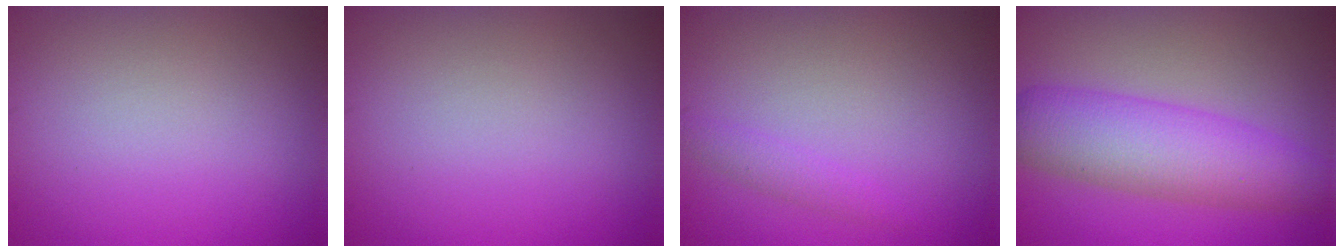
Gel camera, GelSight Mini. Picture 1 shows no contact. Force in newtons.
{"total": 0.0}
{"total": 1.3, "press": 1.3, "slide": 0.1}
{"total": 7.0, "press": 7.0, "slide": 0.0}